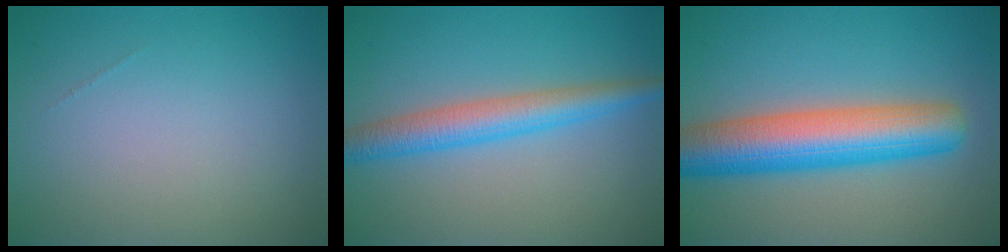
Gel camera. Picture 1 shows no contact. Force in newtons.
{"total": 4.2, "press": 4.2, "slide": 0.1}
{"total": 8.9, "press": 8.9, "slide": 0.3}